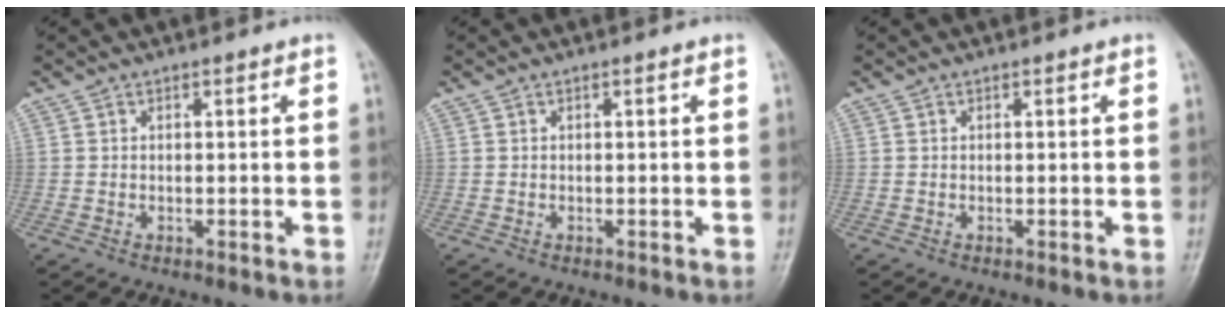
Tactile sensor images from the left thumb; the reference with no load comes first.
{"total": 0.0}
{"total": 0.0}